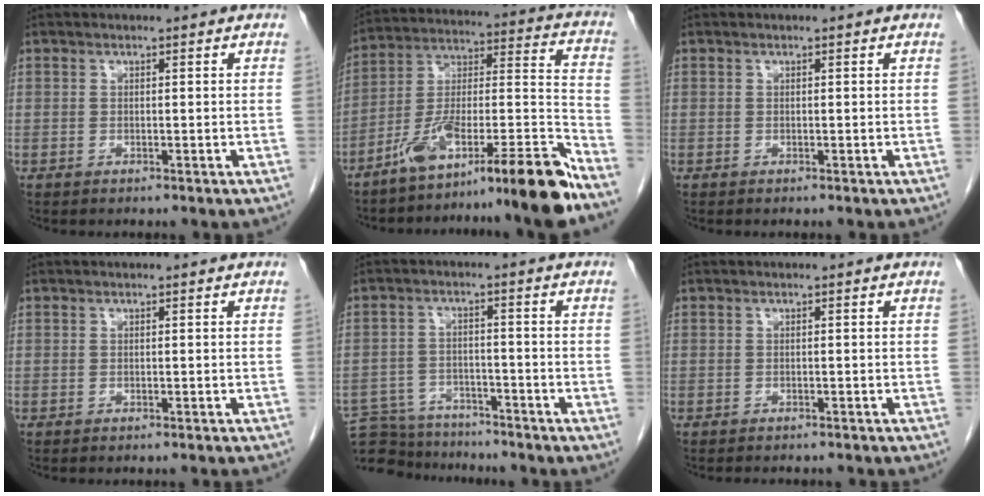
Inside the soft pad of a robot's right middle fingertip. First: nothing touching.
{"total": 19.7, "force": [-14.7, 0.1, 13.0], "torque": [-0.194, 0.013, -0.248]}
{"total": 0.0}
{"total": 3.2, "force": [-3.1, -0.2, 1.0], "torque": [-0.016, -0.011, -0.034]}
{"total": 11.8, "force": [-11.0, 3.7, 2.0], "torque": [-0.042, 0.009, -0.167]}
{"total": 5.7, "force": [-5.2, 1.2, 2.0], "torque": [-0.024, -0.007, -0.059]}